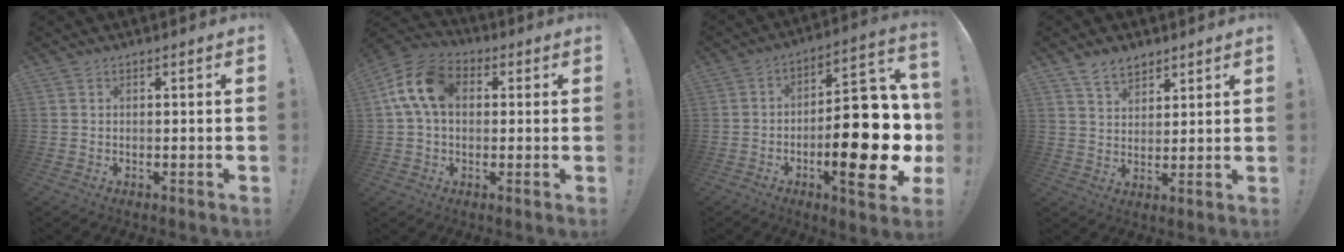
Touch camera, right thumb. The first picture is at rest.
{"total": 13.1, "force": [2.7, 8.8, 9.4], "torque": [-0.172, 0.015, 0.055]}
{"total": 23.9, "force": [-5.5, 9.0, 21.4], "torque": [-0.288, 0.029, -0.077]}
{"total": 6.6, "force": [5.1, 3.6, 2.3], "torque": [-0.040, -0.026, 0.097]}